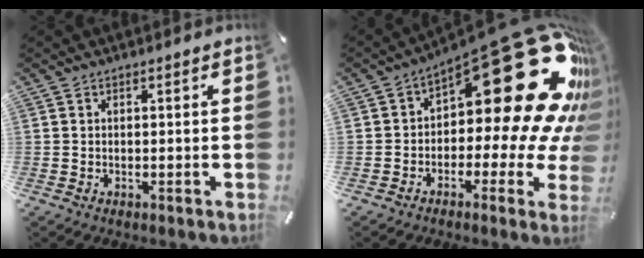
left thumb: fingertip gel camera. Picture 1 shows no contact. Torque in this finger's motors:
{"motor_torque": [2.50, 2.50, 2.04, -0.73, 0.38]}